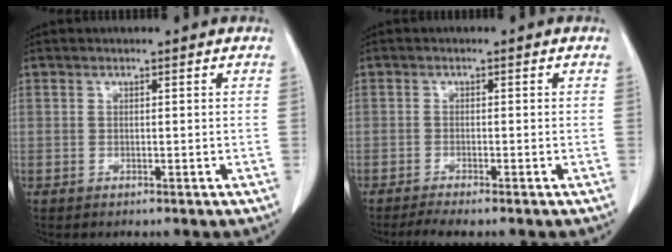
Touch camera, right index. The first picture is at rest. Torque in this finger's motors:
{"motor_torque": [0.21, -0.24, 0.09, 0.02]}